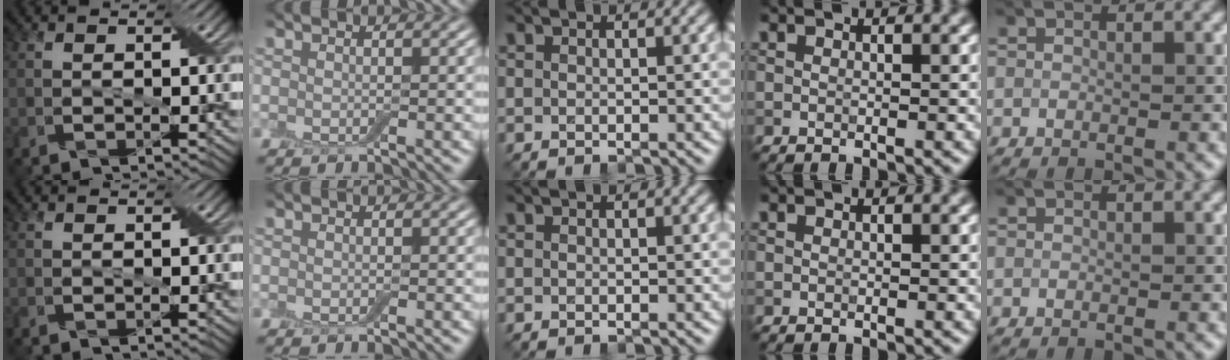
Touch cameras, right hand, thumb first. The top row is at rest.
{}